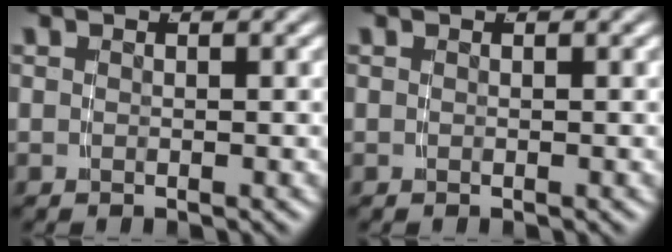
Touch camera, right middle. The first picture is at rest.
{"total": 0.0}